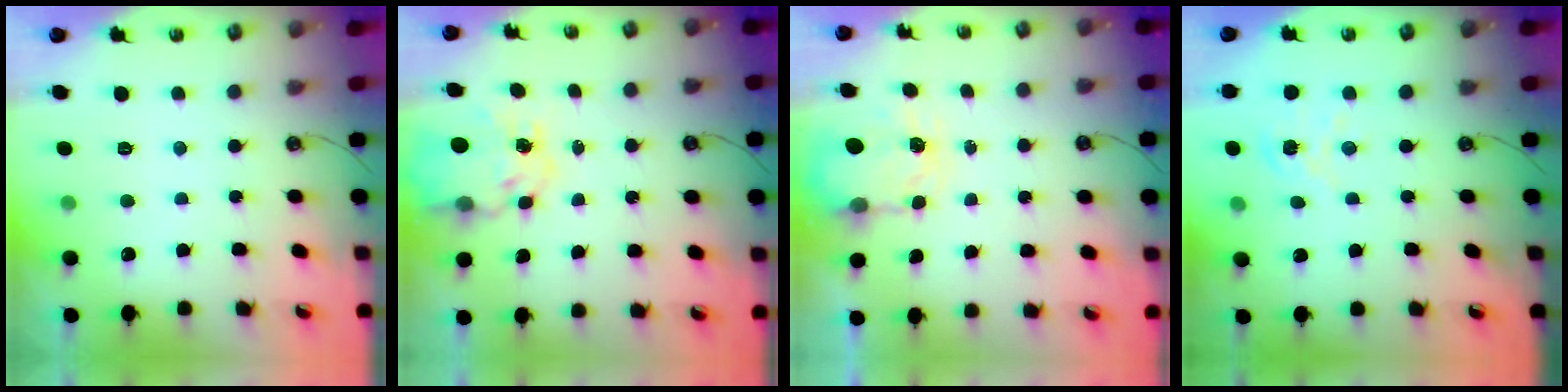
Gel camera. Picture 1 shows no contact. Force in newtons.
{"total": 10.8, "press": 10.8, "slide": 1.1}
{"total": 3.5, "press": 3.5, "slide": 0.5}
{"total": 2.8, "press": 2.7, "slide": 0.3}